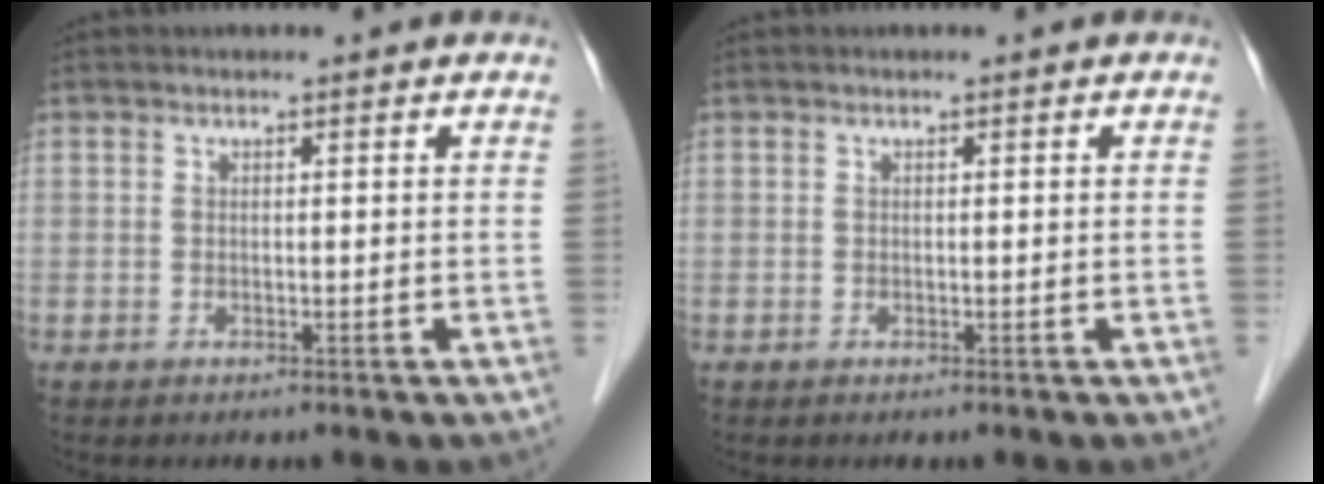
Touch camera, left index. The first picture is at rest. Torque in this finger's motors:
{"motor_torque": [0.07, 0.05, -0.01, -0.01]}